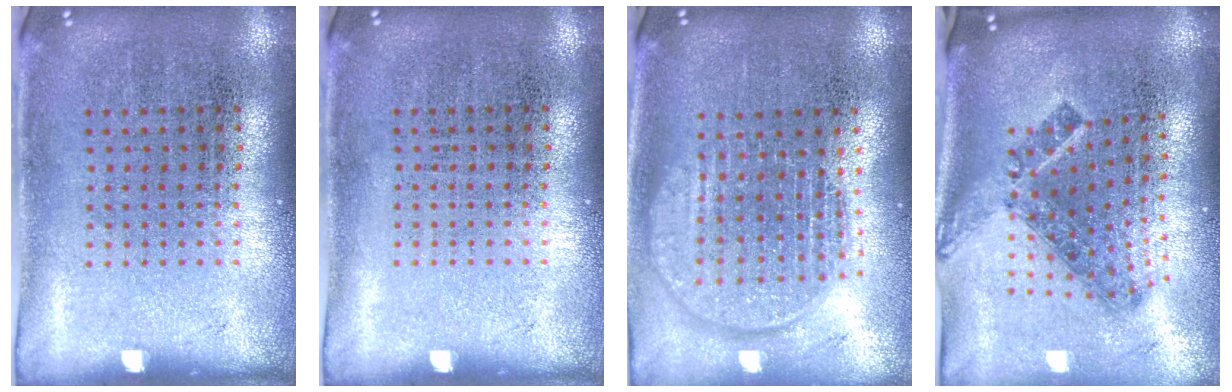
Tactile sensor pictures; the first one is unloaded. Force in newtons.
{"total": 0.0}
{"total": 1.9, "press": 1.6, "slide": 1.0}
{"total": 1.5, "press": 1.1, "slide": 1.1}